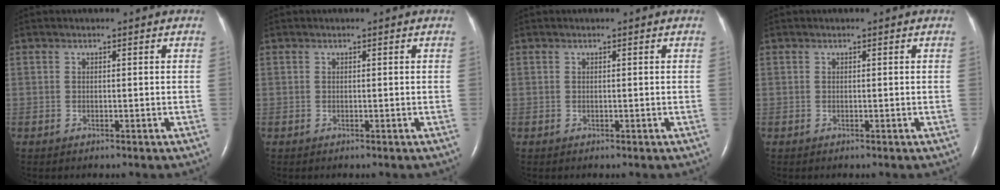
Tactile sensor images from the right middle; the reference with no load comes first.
{"total": 0.0}
{"total": 0.0}
{"total": 0.0}